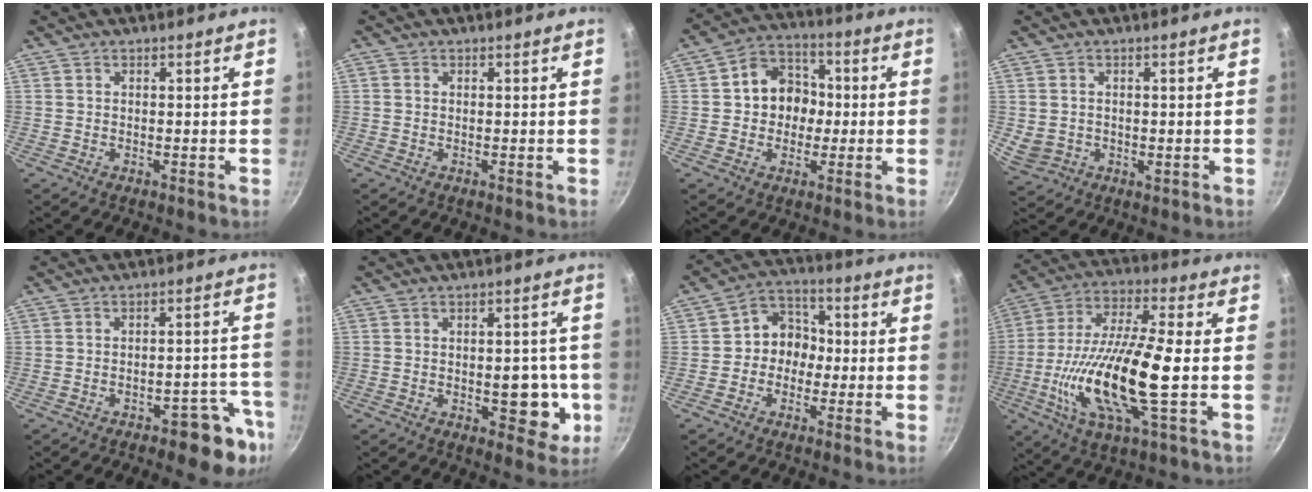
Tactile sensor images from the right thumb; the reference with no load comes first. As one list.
[{"total": 0.6, "force": [0.1, 0.6, 0.2], "torque": [-0.005, 0.003, -0.001]}, {"total": 10.6, "force": [0.1, 9.1, 5.4], "torque": [-0.036, 0.024, -0.013]}, {"total": 4.3, "force": [0.2, 3.5, 2.5], "torque": [-0.045, -0.004, 0.017]}, {"total": 9.8, "force": [-5.8, 4.2, 6.7], "torque": [-0.027, 0.054, -0.066]}, {"total": 9.6, "force": [-2.1, 5.4, 7.6], "torque": [-0.052, 0.008, -0.024]}, {"total": 8.0, "force": [-1.1, 6.9, 3.7], "torque": [-0.007, 0.031, -0.034]}, {"total": 19.7, "force": [-3.4, 5.1, 18.7], "torque": [-0.365, 0.020, -0.072]}]